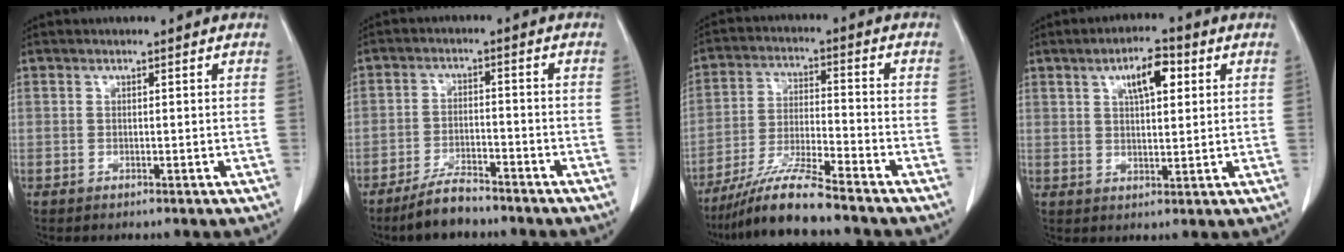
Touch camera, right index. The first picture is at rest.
{"total": 5.9, "force": [-5.1, 1.5, 2.6], "torque": [-0.053, -0.007, -0.091]}
{"total": 9.9, "force": [-8.3, -0.6, 5.2], "torque": [-0.103, -0.020, -0.157]}
{"total": 6.3, "force": [2.6, 2.1, 5.3], "torque": [-0.090, 0.010, 0.043]}